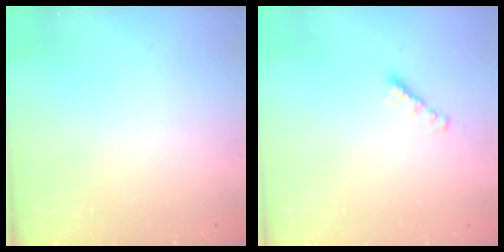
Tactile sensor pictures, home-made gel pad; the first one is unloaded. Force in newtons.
{"total": 2.2, "press": 2.1, "slide": 0.5}